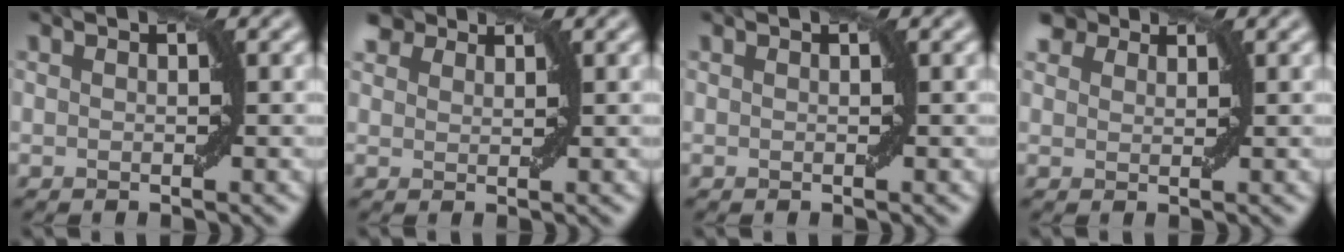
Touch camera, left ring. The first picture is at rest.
{"total": 2.5, "force": [2.1, 1.1, 0.7], "torque": [-0.015, 0.006, 0.037]}
{"total": 0.0}
{"total": 3.1, "force": [2.5, 1.5, 1.1], "torque": [-0.024, 0.004, 0.043]}